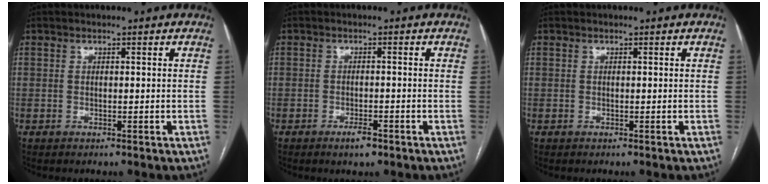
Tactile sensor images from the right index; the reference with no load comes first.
{"total": 2.3, "force": [-1.5, 0.7, 1.5], "torque": [-0.025, 0.000, -0.023]}
{"total": 0.0}